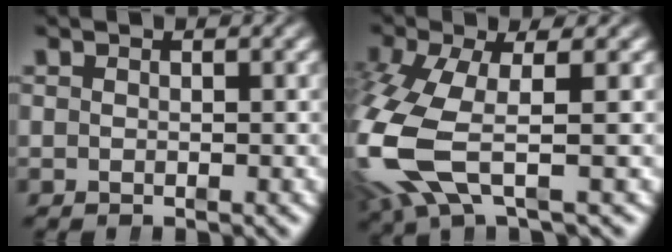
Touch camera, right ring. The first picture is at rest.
{"total": 7.9, "force": [-1.0, 4.6, 6.4], "torque": [-0.196, -0.037, -0.002]}